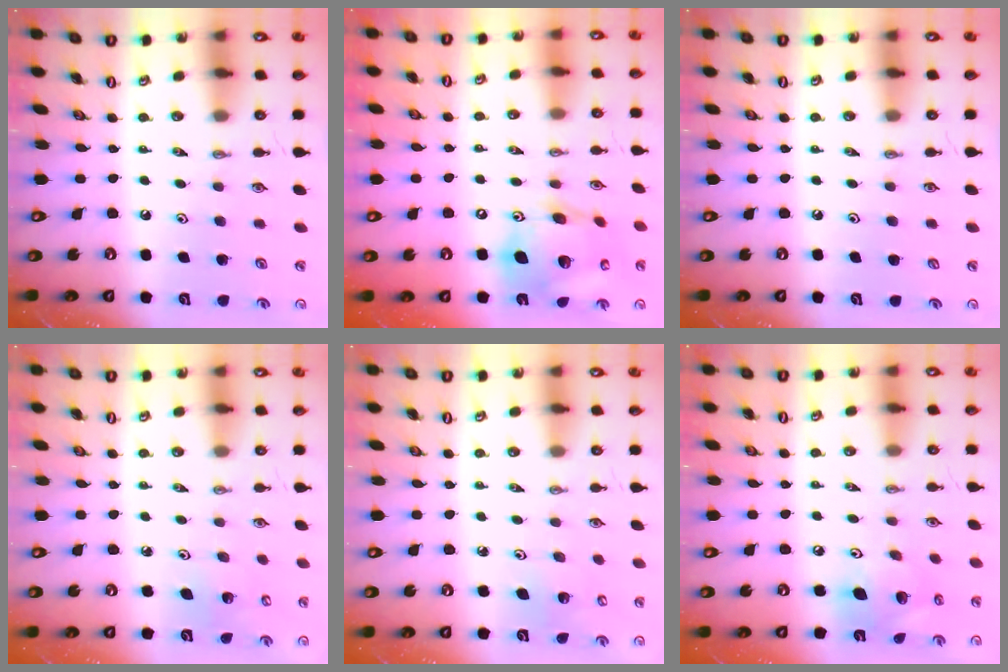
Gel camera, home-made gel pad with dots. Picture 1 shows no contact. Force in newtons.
{"total": 19.9, "press": 19.6, "slide": 3.7}
{"total": 1.1, "press": 0.1, "slide": 1.1}
{"total": 4.5, "press": 4.4, "slide": 0.6}
{"total": 4.5, "press": 4.4, "slide": 0.6}
{"total": 12.4, "press": 12.2, "slide": 2.2}